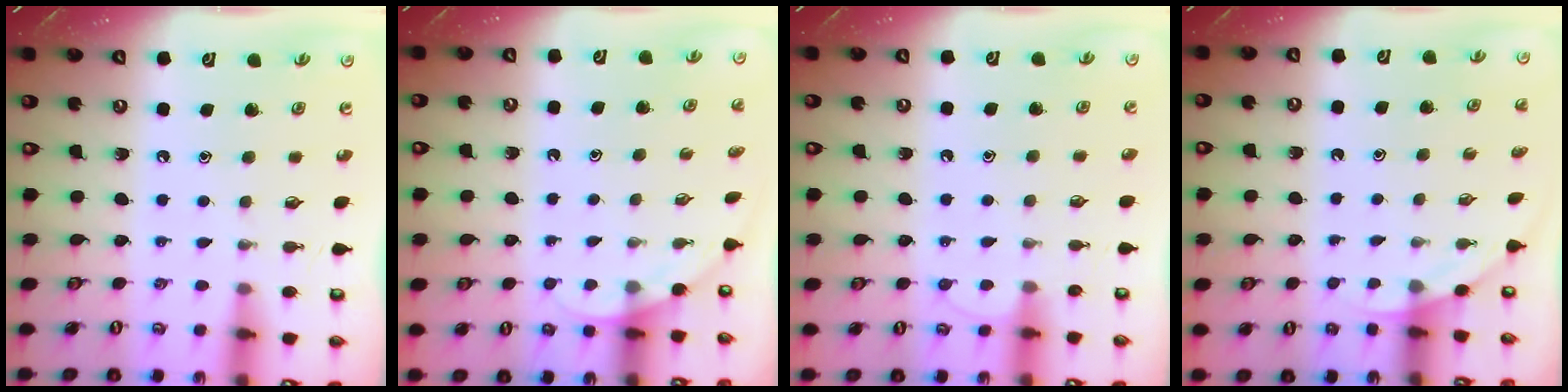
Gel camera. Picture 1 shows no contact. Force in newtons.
{"total": 2.8, "press": 2.8, "slide": 0.1}
{"total": 4.8, "press": 4.8, "slide": 0.5}
{"total": 2.6, "press": 2.6, "slide": 0.1}